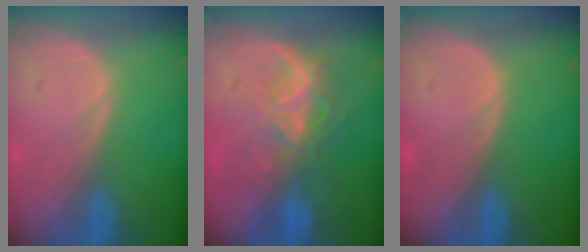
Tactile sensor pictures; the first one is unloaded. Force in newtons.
{"total": 6.8, "press": 6.2, "slide": 2.8}
{"total": 0.0}